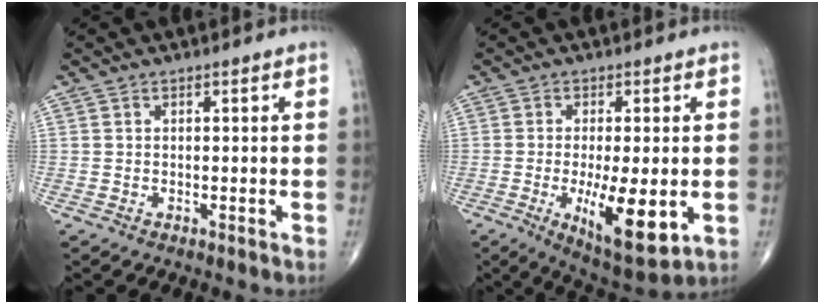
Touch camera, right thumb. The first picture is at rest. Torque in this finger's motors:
{"motor_torque": [-0.12, 0.29, 0.51, -0.15, 0.07]}